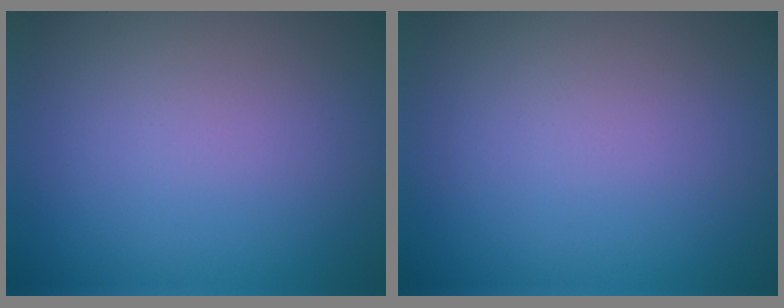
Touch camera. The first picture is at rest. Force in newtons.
{"total": 0.0}